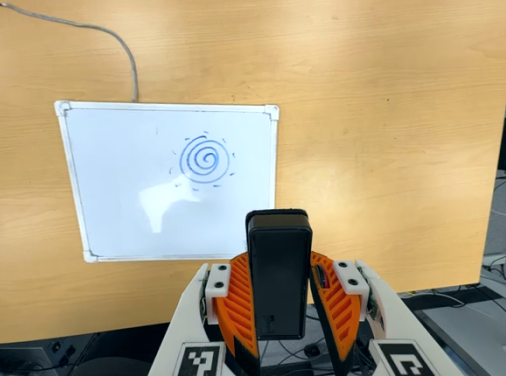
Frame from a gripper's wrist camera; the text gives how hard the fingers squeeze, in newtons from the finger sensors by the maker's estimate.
{"total": 7.1, "left": 5.6, "right": 8.5}